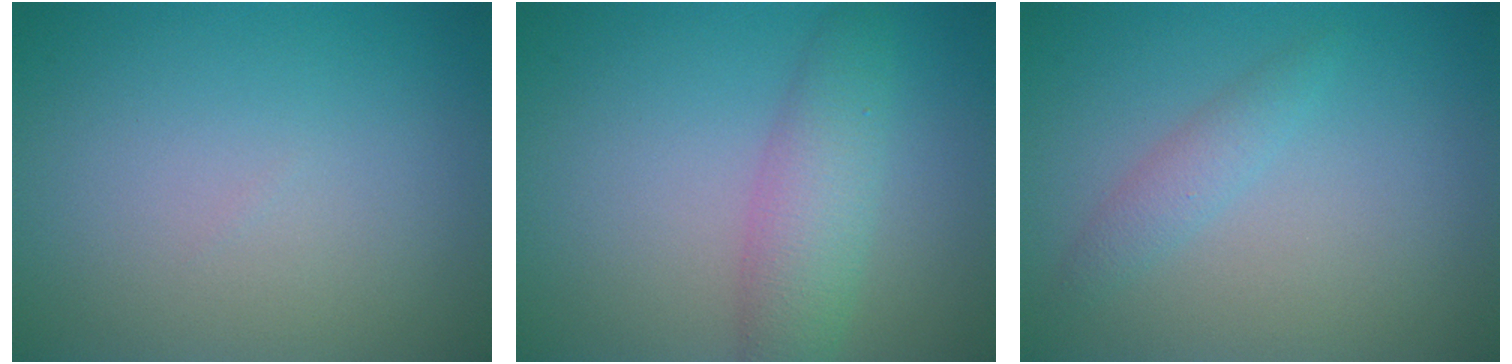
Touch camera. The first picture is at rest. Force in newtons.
{"total": 3.8, "press": 3.8, "slide": 0.0}
{"total": 1.5, "press": 1.5, "slide": 0.0}